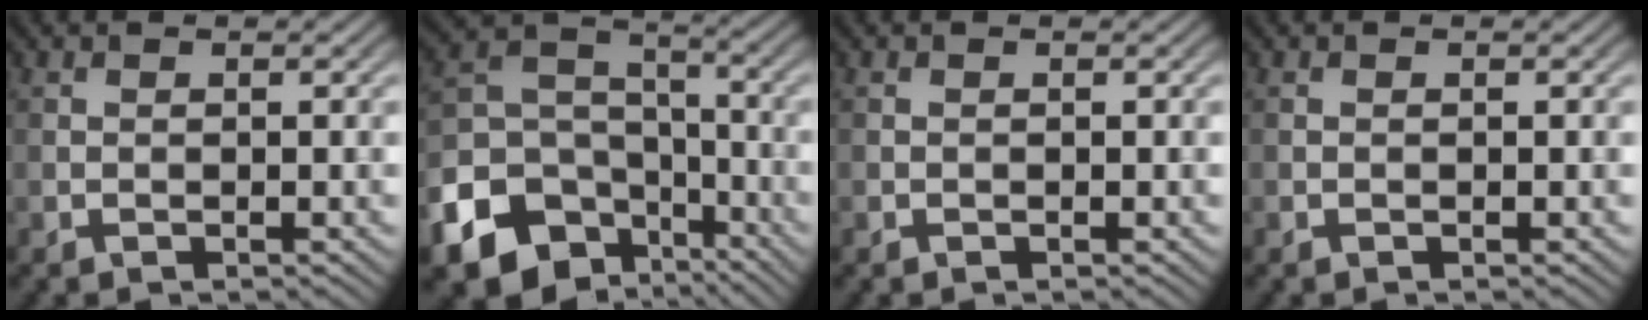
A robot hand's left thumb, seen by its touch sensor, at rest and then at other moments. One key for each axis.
{"total": 14.2, "fx": -7.6, "fy": 10.3, "fz": 6.2, "tx": -0.185, "ty": -0.036, "tz": -0.127}
{"total": 0.0}
{"total": 0.0}